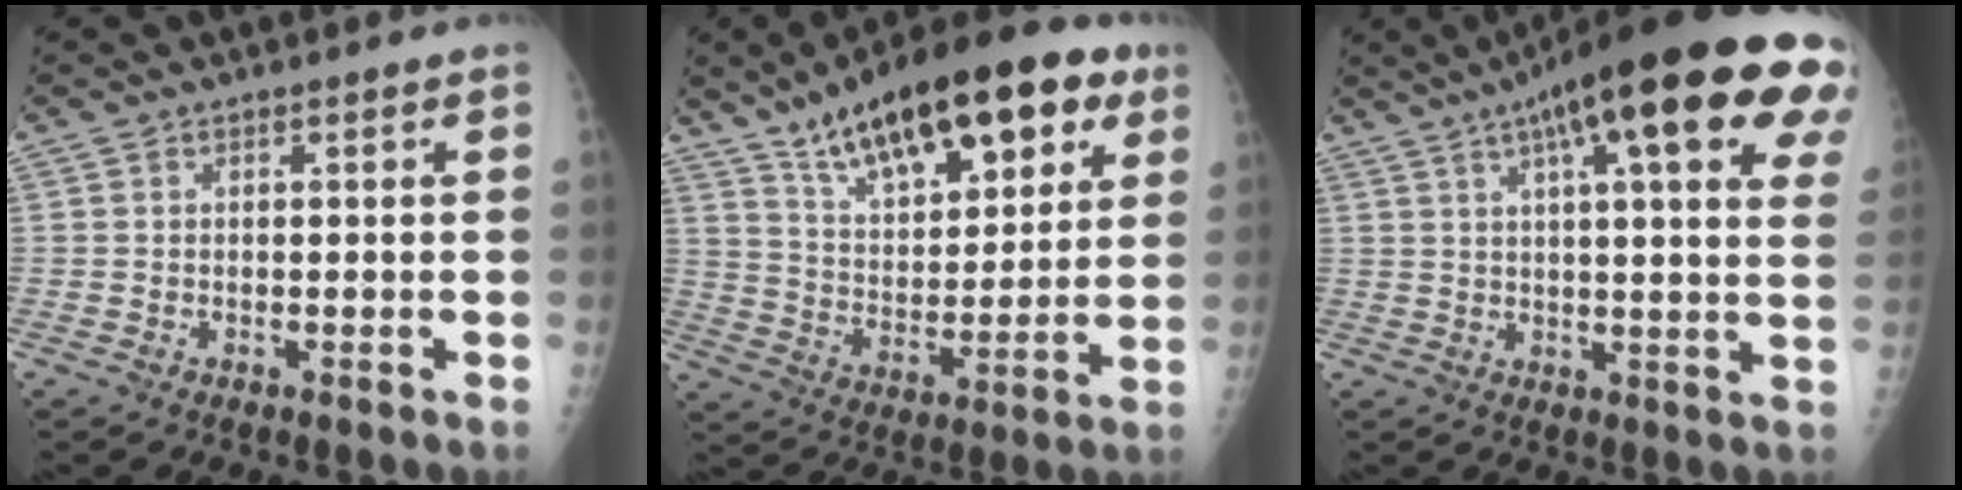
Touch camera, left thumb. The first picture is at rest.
{"total": 24.4, "force": [13.8, 10.0, 17.4], "torque": [-0.237, -0.026, 0.225]}
{"total": 27.1, "force": [13.6, 6.3, 22.5], "torque": [-0.274, 0.016, 0.176]}